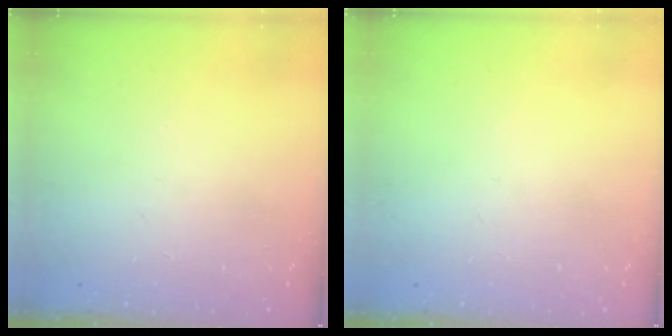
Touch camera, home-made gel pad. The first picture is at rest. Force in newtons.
{"total": 0.0}